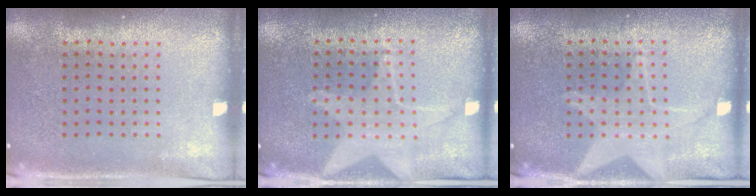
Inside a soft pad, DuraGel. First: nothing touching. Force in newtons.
{"total": 1.4, "press": 1.4, "slide": 0.4}
{"total": 2.5, "press": 2.5, "slide": 0.3}